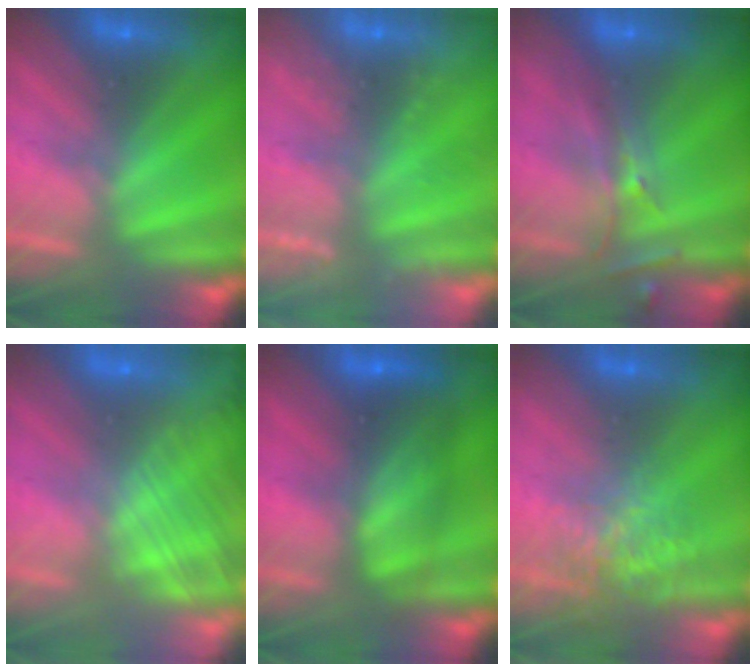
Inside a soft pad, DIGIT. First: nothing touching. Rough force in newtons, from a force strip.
{"total": 2.4}
{"total": 2.6}
{"total": 3.0}
{"total": 7.3}
{"total": 3.7}